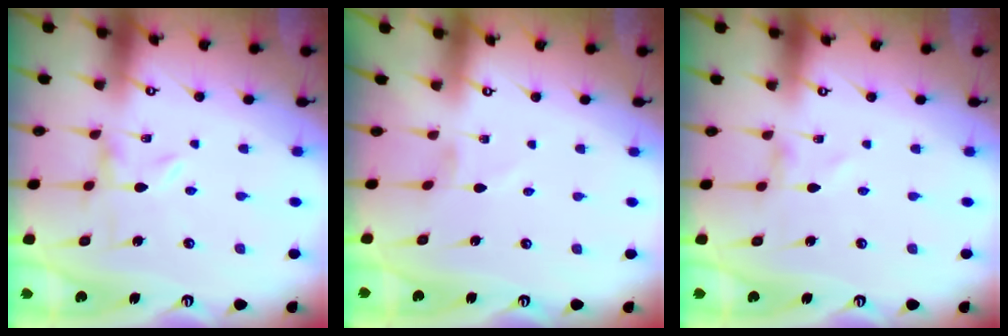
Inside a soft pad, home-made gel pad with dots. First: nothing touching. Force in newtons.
{"total": 0.0}
{"total": 0.0}